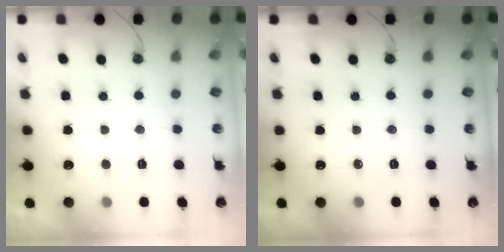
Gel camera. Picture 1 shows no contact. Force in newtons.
{"total": 0.0}